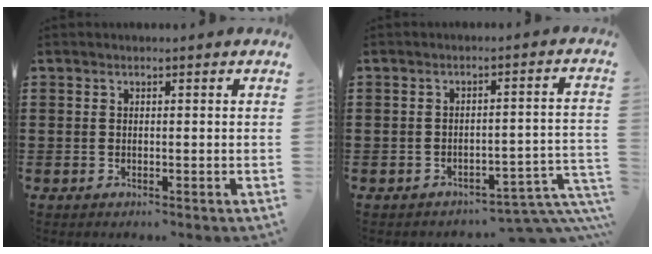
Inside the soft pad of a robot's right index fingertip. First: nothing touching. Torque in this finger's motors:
{"motor_torque": [0.51, 0.47, 0.06, -0.08]}